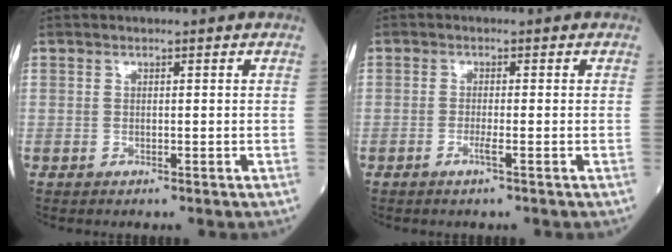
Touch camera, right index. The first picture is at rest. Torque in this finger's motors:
{"motor_torque": [0.02, -0.03, -0.02, 0.00]}